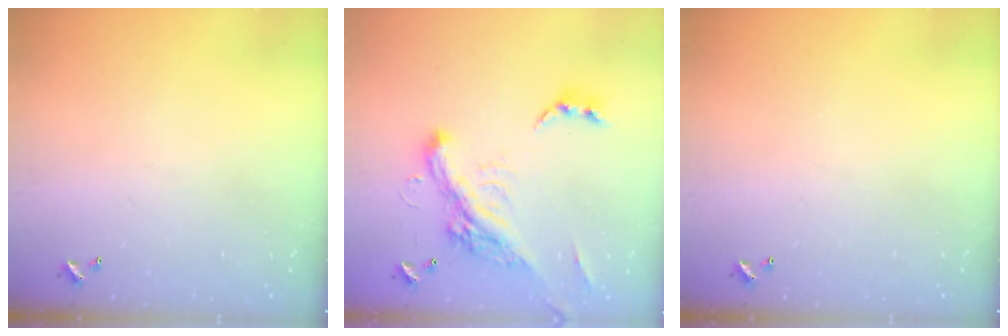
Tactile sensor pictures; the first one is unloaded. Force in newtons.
{"total": 8.3, "press": 8.0, "slide": 1.9}
{"total": 0.0}